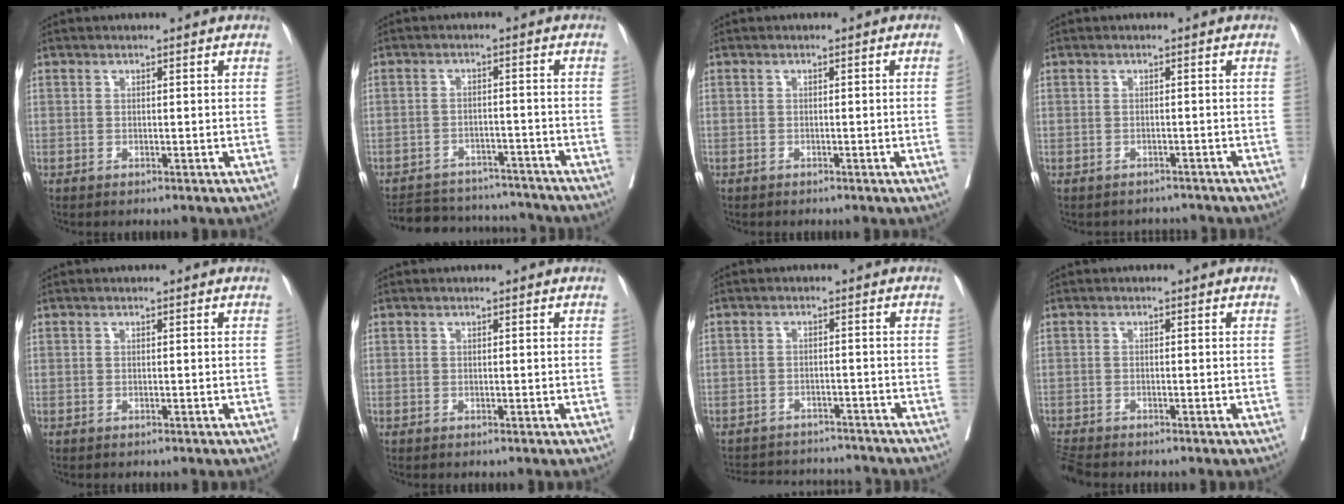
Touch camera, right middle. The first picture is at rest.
{"total": 13.2, "force": [-12.5, 3.6, 2.5], "torque": [-0.044, 0.015, -0.168]}
{"total": 0.9, "force": [-0.3, -0.3, 0.8], "torque": [-0.010, 0.002, -0.004]}
{"total": 2.8, "force": [-2.5, 1.1, -0.6], "torque": [0.010, 0.003, -0.038]}
{"total": 0.0}
{"total": 0.0}
{"total": 11.2, "force": [-10.6, 3.3, 1.8], "torque": [-0.031, 0.015, -0.136]}
{"total": 3.4, "force": [-3.4, 0.3, 0.6], "torque": [-0.015, -0.017, -0.065]}